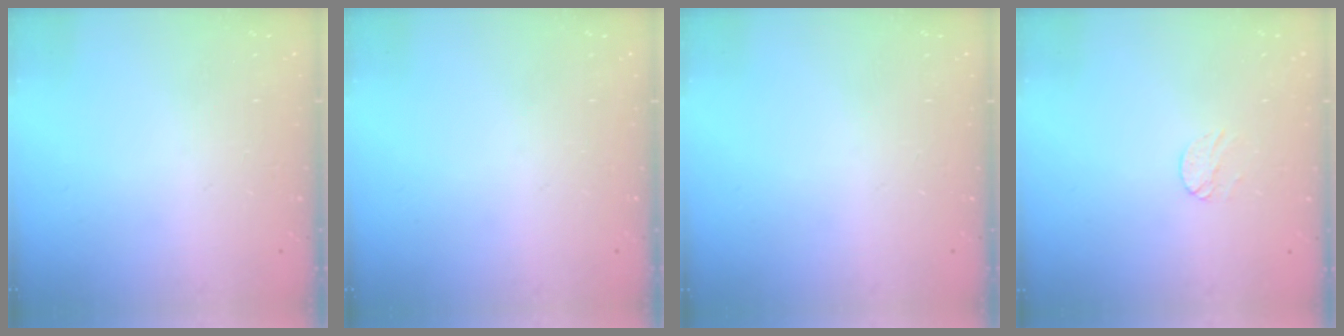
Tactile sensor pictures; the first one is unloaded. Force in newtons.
{"total": 0.0}
{"total": 0.0}
{"total": 4.8, "press": 4.7, "slide": 0.4}